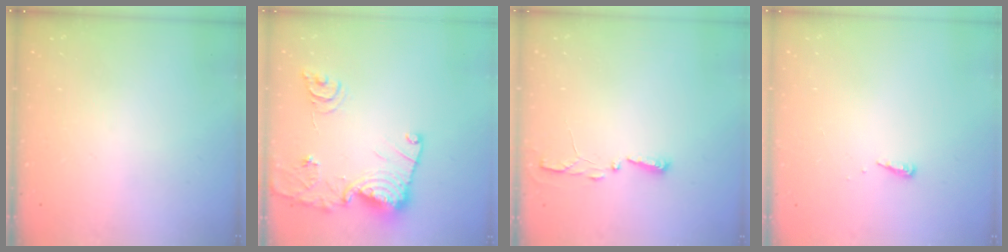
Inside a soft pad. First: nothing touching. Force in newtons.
{"total": 18.1, "press": 18.0, "slide": 2.0}
{"total": 3.5, "press": 3.5, "slide": 0.5}
{"total": 3.9, "press": 3.9, "slide": 0.4}